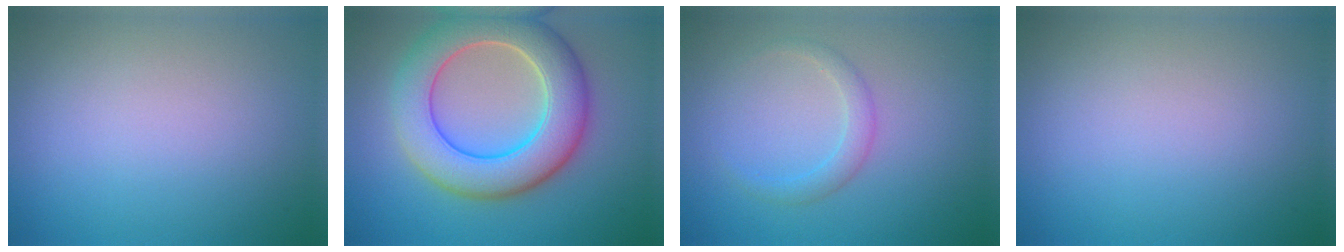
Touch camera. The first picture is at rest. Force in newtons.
{"total": 8.8, "press": 8.8, "slide": 0.8}
{"total": 1.6, "press": 1.6, "slide": 0.1}
{"total": 0.0}